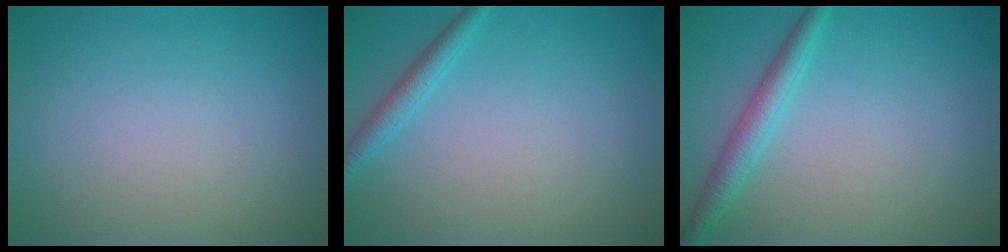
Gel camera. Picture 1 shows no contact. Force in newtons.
{"total": 1.8, "press": 1.8, "slide": 0.1}
{"total": 2.6, "press": 2.6, "slide": 0.1}